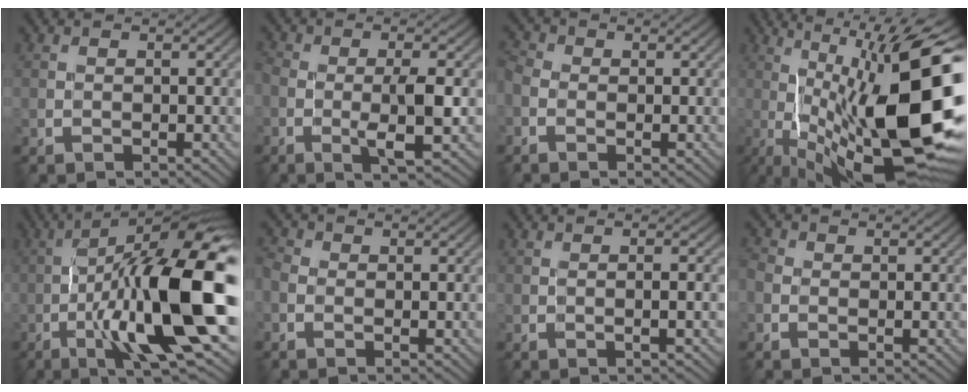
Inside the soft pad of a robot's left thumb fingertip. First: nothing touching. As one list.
[{"total": 5.7, "force": [-1.5, 1.9, 5.2], "torque": [-0.097, -0.001, -0.026]}, {"total": 2.5, "force": [-0.8, 1.7, 1.6], "torque": [-0.039, 0.001, -0.023]}, {"total": 19.4, "force": [-1.6, 6.6, 18.2], "torque": [-0.272, 0.016, -0.025]}, {"total": 17.4, "force": [-3.8, 4.5, 16.3], "torque": [-0.265, 0.016, -0.064]}, {"total": 2.0, "force": [-0.6, 1.4, 1.3], "torque": [-0.030, 0.001, -0.020]}, {"total": 2.5, "force": [-0.2, 0.6, 2.4], "torque": [-0.033, 0.006, -0.008]}, {"total": 1.6, "force": [-0.5, 1.2, 0.9], "torque": [-0.021, -0.002, -0.013]}]